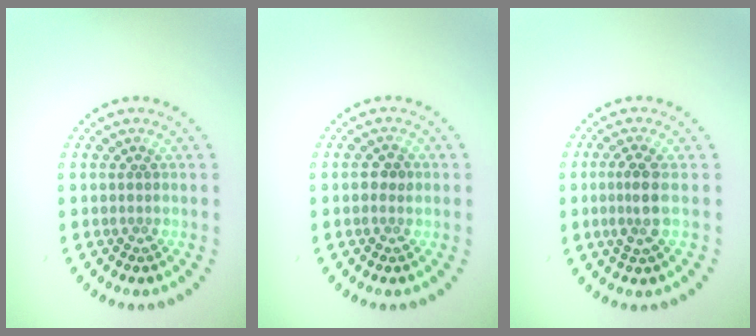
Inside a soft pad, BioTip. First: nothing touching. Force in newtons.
{"total": 1.4, "press": 1.4, "slide": 0.1}
{"total": 2.4, "press": 2.1, "slide": 1.2}